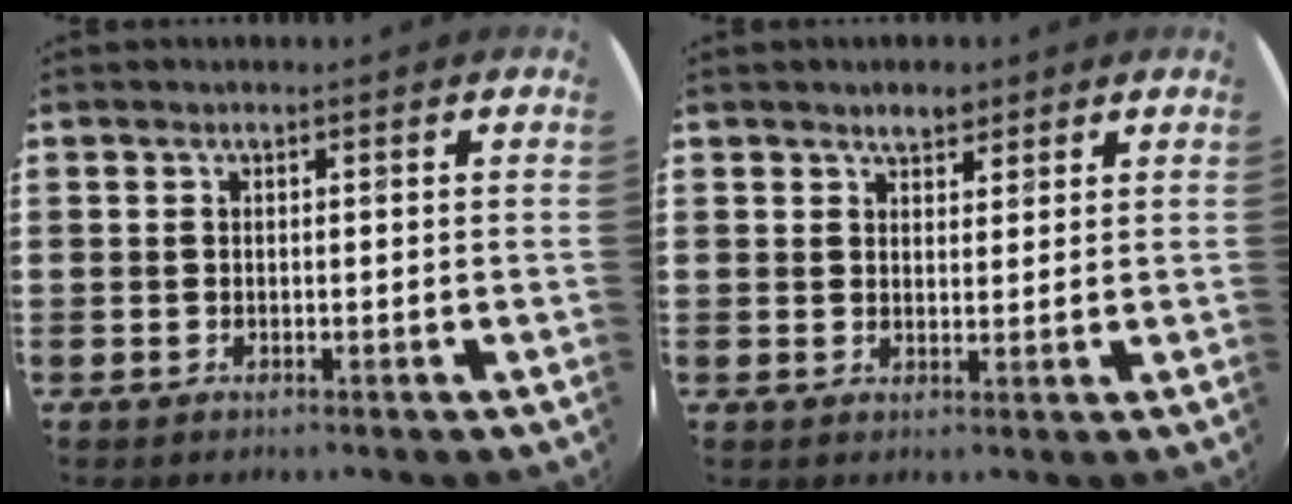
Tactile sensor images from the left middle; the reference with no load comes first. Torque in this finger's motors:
{"motor_torque": [0.01, 0.02, 0.04, 0.04]}